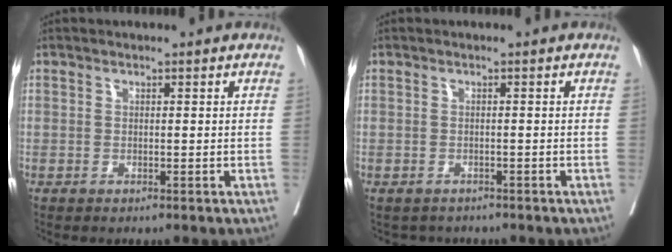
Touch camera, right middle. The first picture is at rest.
{"total": 2.3, "force": [-2.0, 1.2, -0.2], "torque": [-0.003, -0.001, -0.032]}